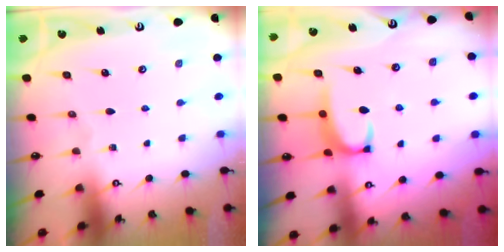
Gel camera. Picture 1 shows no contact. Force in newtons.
{"total": 2.3, "press": 2.3, "slide": 0.6}